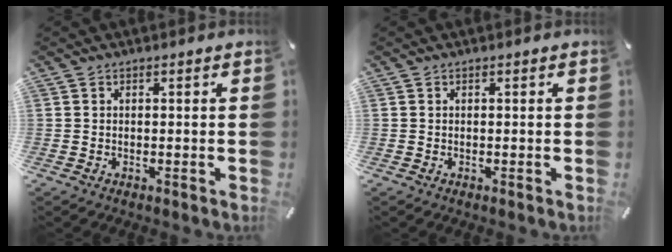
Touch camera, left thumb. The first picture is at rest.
{"total": 0.0}